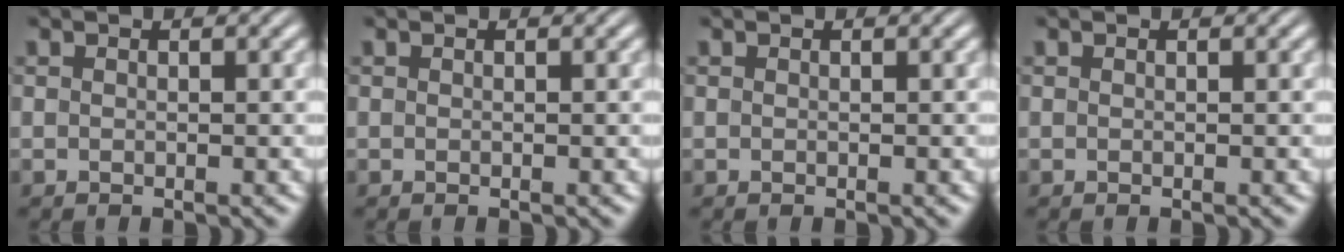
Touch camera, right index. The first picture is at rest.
{"total": 0.0}
{"total": 0.0}
{"total": 0.0}